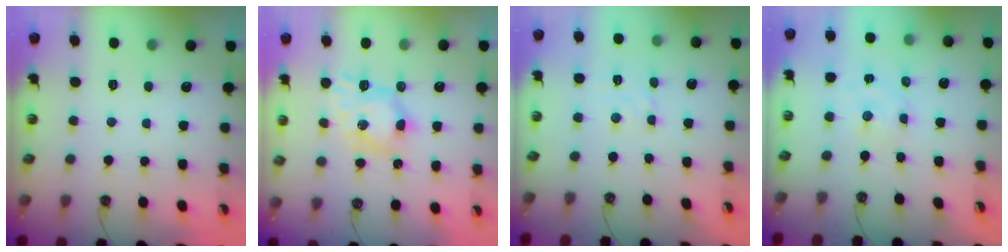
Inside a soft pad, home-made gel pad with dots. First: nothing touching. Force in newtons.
{"total": 8.1, "press": 8.1, "slide": 0.2}
{"total": 2.2, "press": 2.2, "slide": 0.6}
{"total": 1.8, "press": 1.8, "slide": 0.0}